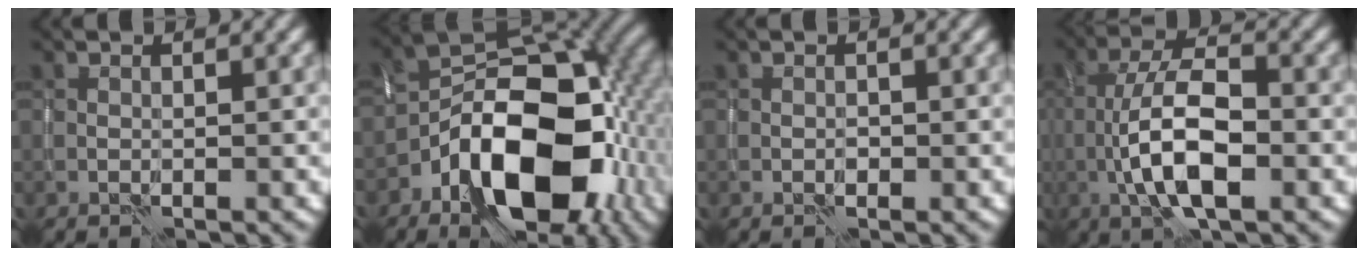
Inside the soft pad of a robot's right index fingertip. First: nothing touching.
{"total": 14.3, "force": [-5.5, 8.1, 10.5], "torque": [-0.157, -0.008, -0.096]}
{"total": 0.6, "force": [-0.2, 0.4, 0.3], "torque": [-0.005, 0.001, -0.005]}
{"total": 7.3, "force": [-2.0, 2.8, 6.5], "torque": [-0.123, 0.014, -0.043]}